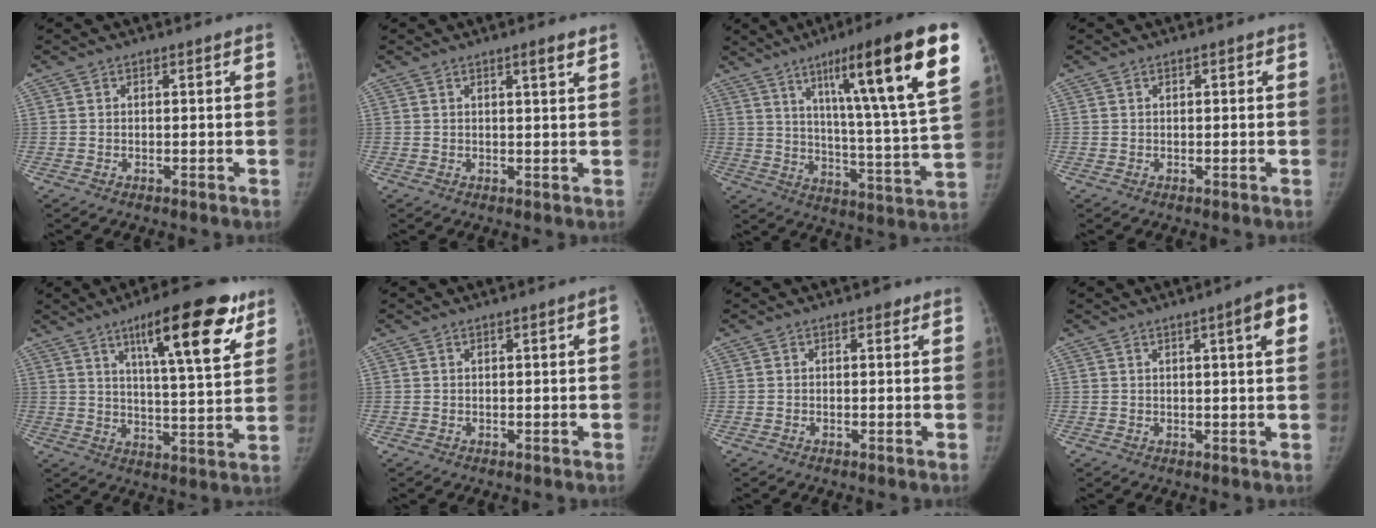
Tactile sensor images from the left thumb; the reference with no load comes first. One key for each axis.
{"total": 2.4, "fx": 1.6, "fy": 0.1, "fz": 1.8, "tx": -0.025, "ty": -0.011, "tz": 0.024}
{"total": 25.0, "fx": 12.2, "fy": 2.6, "fz": 21.7, "tx": -0.308, "ty": -0.033, "tz": 0.186}
{"total": 0.8, "fx": 0.4, "fy": 0.5, "fz": 0.5, "tx": -0.003, "ty": 0.000, "tz": 0.004}
{"total": 18.3, "fx": 10.1, "fy": 4.5, "fz": 14.6, "tx": -0.186, "ty": -0.038, "tz": 0.151}
{"total": 1.1, "fx": 0.2, "fy": 0.2, "fz": 1.1, "tx": -0.019, "ty": 0.009, "tz": 0.004}
{"total": 0.8, "fx": 0.4, "fy": 0.6, "fz": 0.4, "tx": 0.001, "ty": 0.000, "tz": 0.001}
{"total": 6.5, "fx": 2.4, "fy": 0.8, "fz": 6.0, "tx": -0.071, "ty": -0.001, "tz": 0.027}